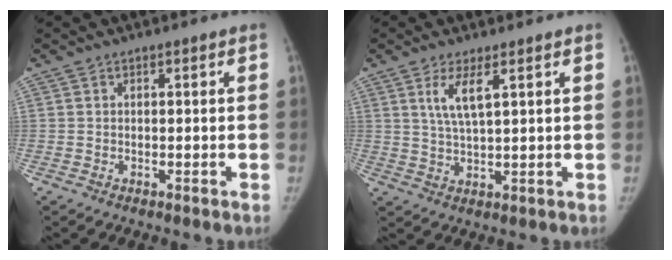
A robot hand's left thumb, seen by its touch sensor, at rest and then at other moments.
{"total": 5.0, "force": [2.3, 1.0, 4.4], "torque": [-0.091, -0.016, 0.052]}